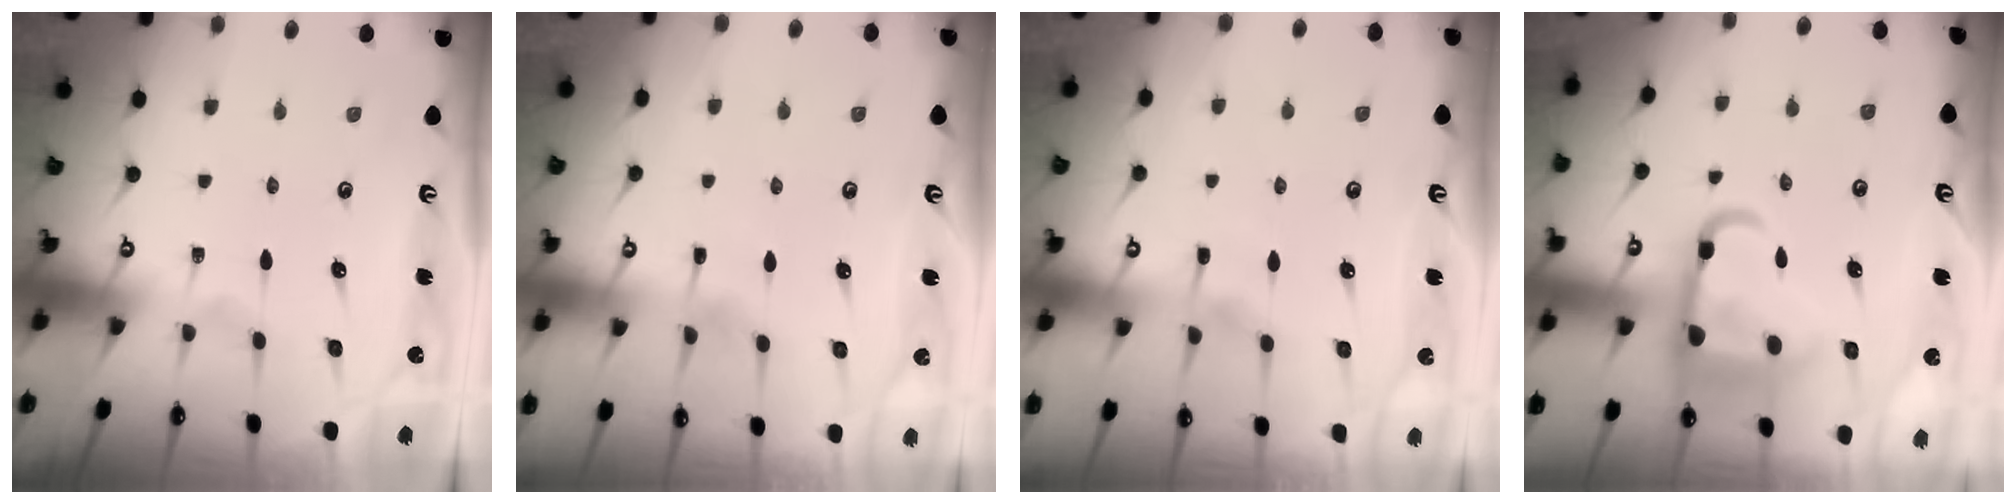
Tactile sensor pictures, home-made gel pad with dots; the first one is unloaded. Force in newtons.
{"total": 3.4, "press": 3.3, "slide": 0.5}
{"total": 1.7, "press": 1.7, "slide": 0.4}
{"total": 13.5, "press": 13.4, "slide": 1.8}